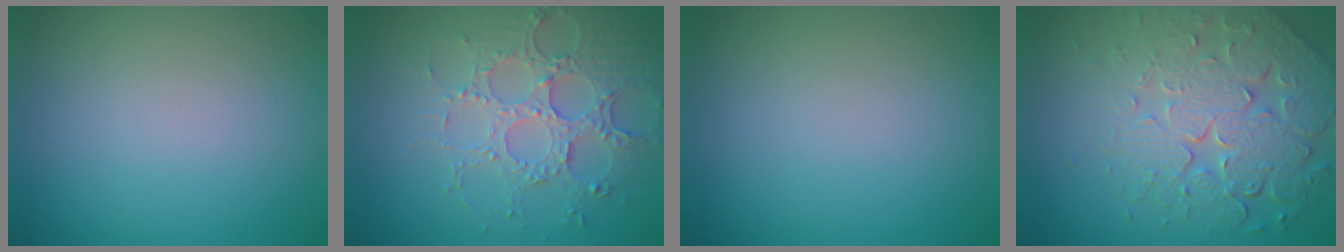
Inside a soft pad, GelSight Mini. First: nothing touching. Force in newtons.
{"total": 4.4, "press": 4.3, "slide": 0.9}
{"total": 0.0}
{"total": 7.8, "press": 5.7, "slide": 5.3}